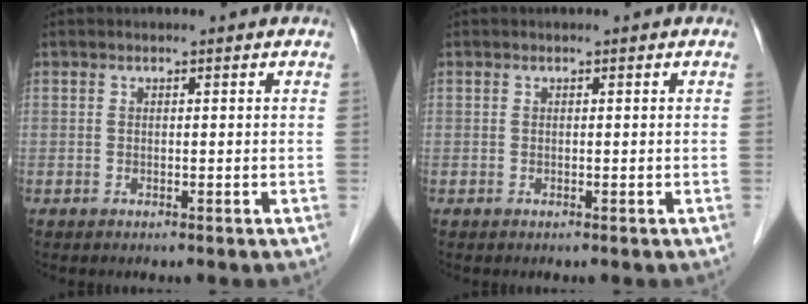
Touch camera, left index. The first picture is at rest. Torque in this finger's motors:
{"motor_torque": [0.00, 0.00, 0.00, 0.00]}